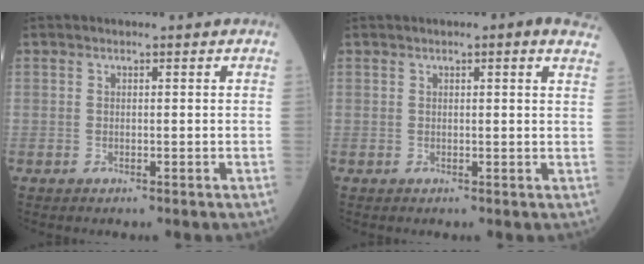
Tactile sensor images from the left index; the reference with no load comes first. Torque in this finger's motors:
{"motor_torque": [1.06, -1.07, 0.64, 0.09]}